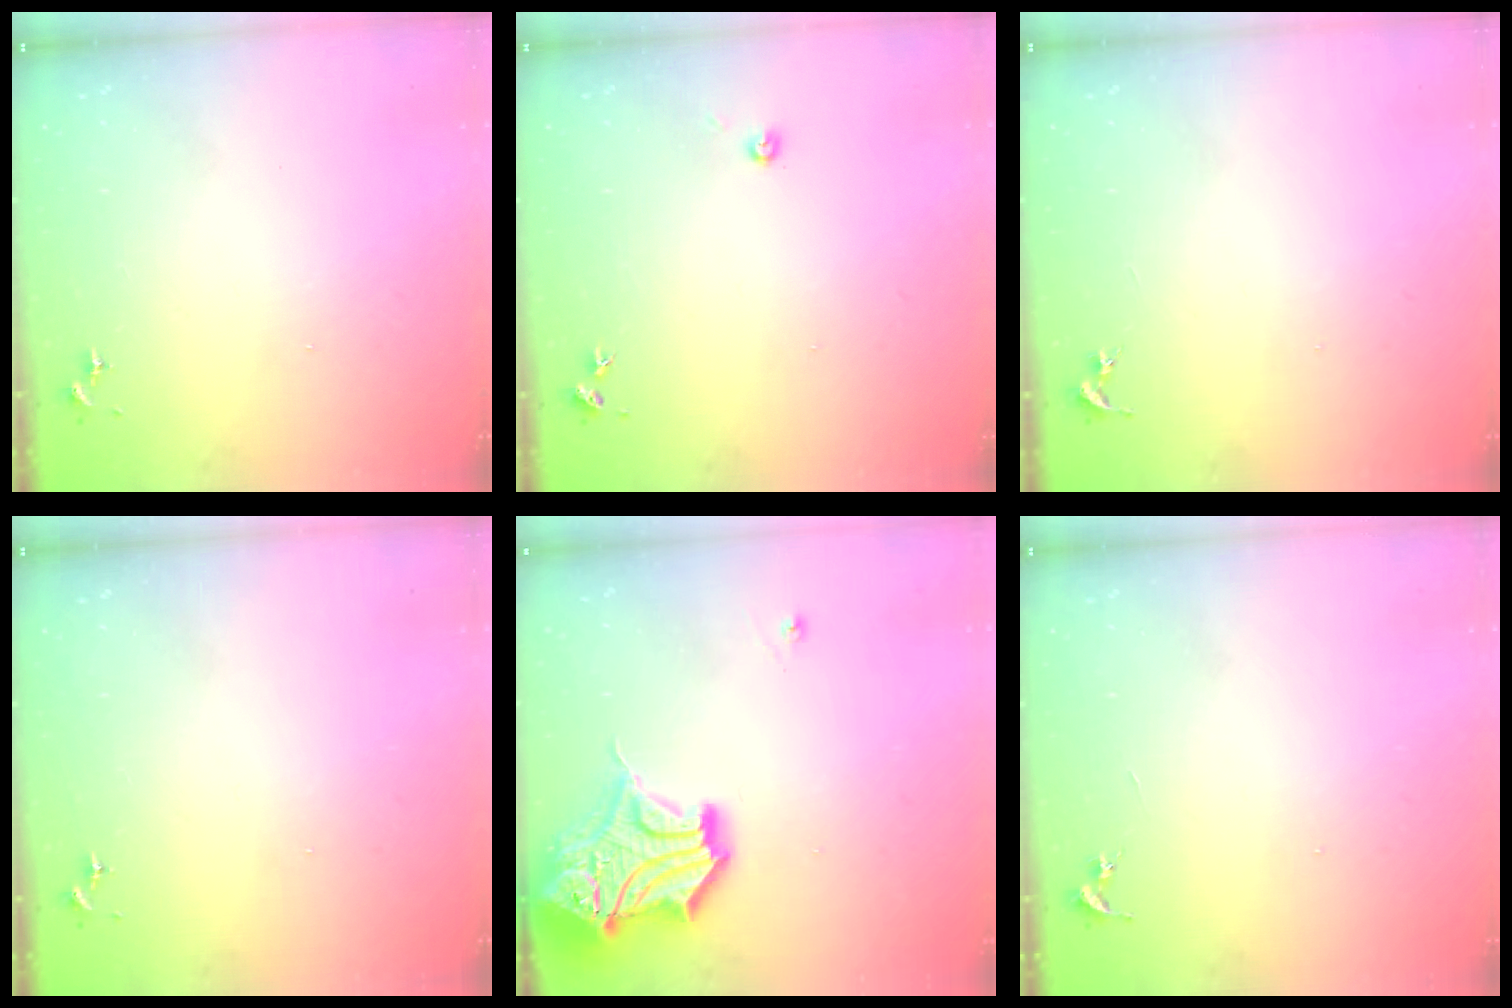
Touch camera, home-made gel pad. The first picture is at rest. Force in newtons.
{"total": 2.7, "press": 2.7, "slide": 0.2}
{"total": 0.0}
{"total": 0.0}
{"total": 19.9, "press": 19.7, "slide": 3.3}
{"total": 0.0}